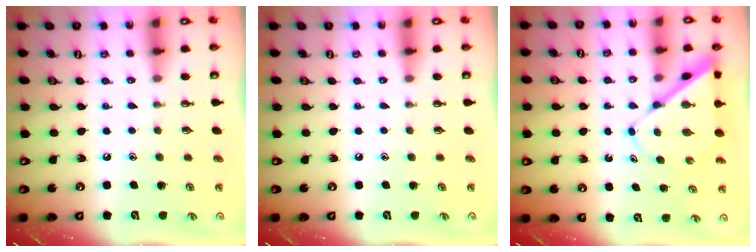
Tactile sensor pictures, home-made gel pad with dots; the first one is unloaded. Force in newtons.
{"total": 0.0}
{"total": 7.5, "press": 7.4, "slide": 0.5}